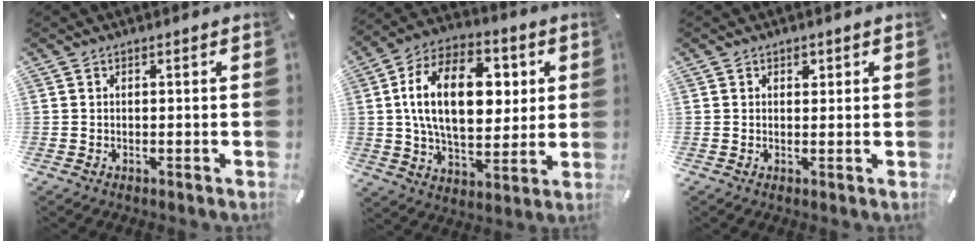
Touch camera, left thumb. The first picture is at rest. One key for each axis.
{"total": 20.9, "fx": 4.0, "fy": 12.6, "fz": 16.2, "tx": -0.287, "ty": 0.011, "tz": 0.062}
{"total": 1.4, "fx": 0.7, "fy": 1.1, "fz": 0.7, "tx": 0.001, "ty": -0.003, "tz": 0.008}